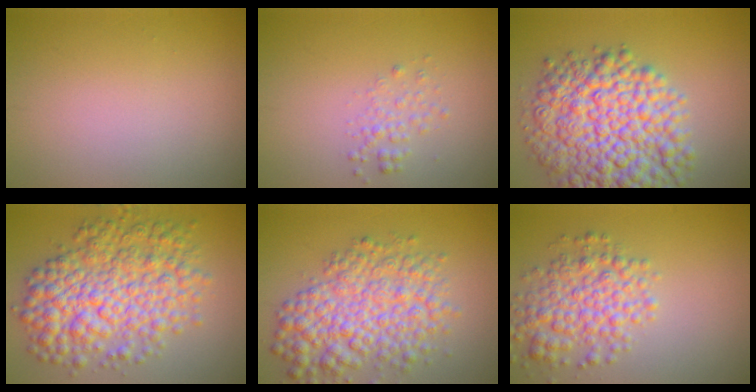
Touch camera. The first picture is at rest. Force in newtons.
{"total": 1.4, "press": 1.4, "slide": 0.1}
{"total": 12.1, "press": 12.1, "slide": 0.3}
{"total": 8.8, "press": 8.8, "slide": 0.1}
{"total": 7.4, "press": 7.4, "slide": 0.1}
{"total": 4.8, "press": 4.8, "slide": 0.1}